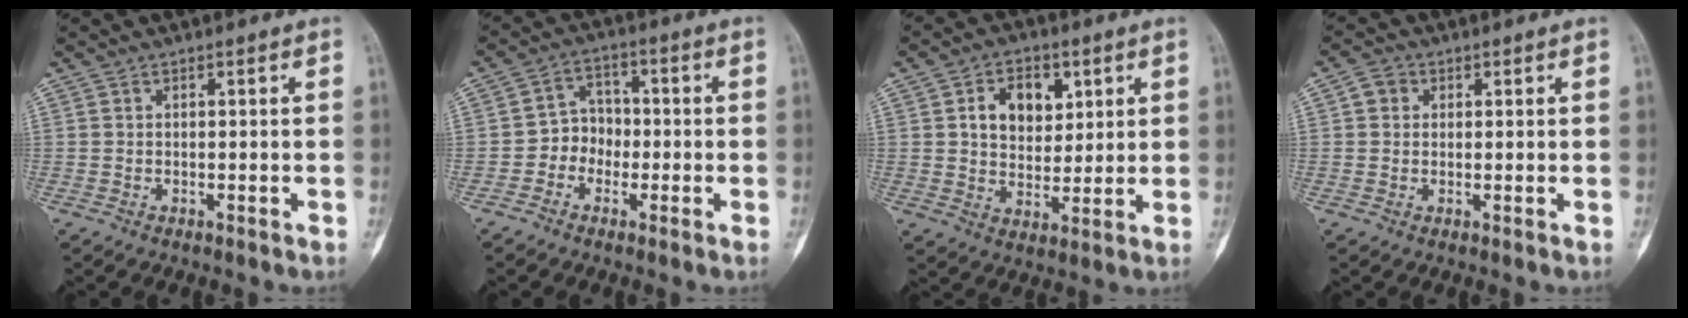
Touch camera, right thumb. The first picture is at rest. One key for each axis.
{"total": 5.7, "fx": -1.7, "fy": 5.0, "fz": 2.2, "tx": -0.002, "ty": 0.024, "tz": -0.044}
{"total": 9.7, "fx": 3.2, "fy": 6.9, "fz": 6.1, "tx": -0.056, "ty": -0.011, "tz": 0.056}
{"total": 2.9, "fx": 0.7, "fy": 2.5, "fz": 1.2, "tx": -0.006, "ty": 0.004, "tz": 0.008}